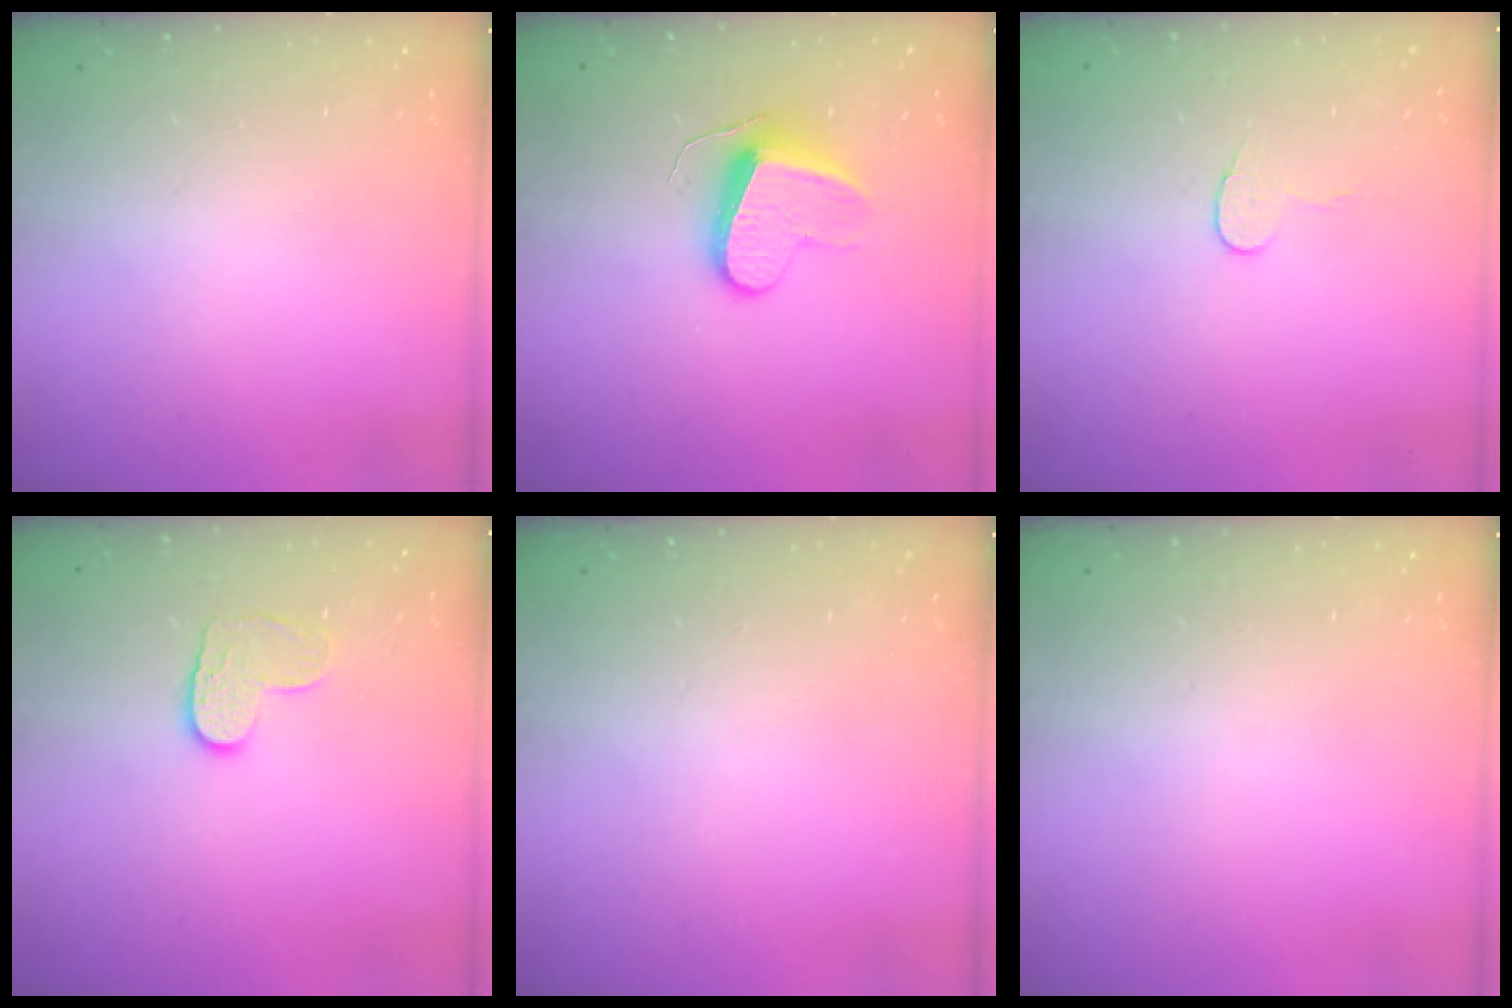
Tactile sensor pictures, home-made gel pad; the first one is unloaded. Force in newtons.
{"total": 10.9, "press": 10.9, "slide": 0.7}
{"total": 5.6, "press": 5.6, "slide": 0.5}
{"total": 6.6, "press": 6.6, "slide": 0.3}
{"total": 0.0}
{"total": 0.0}